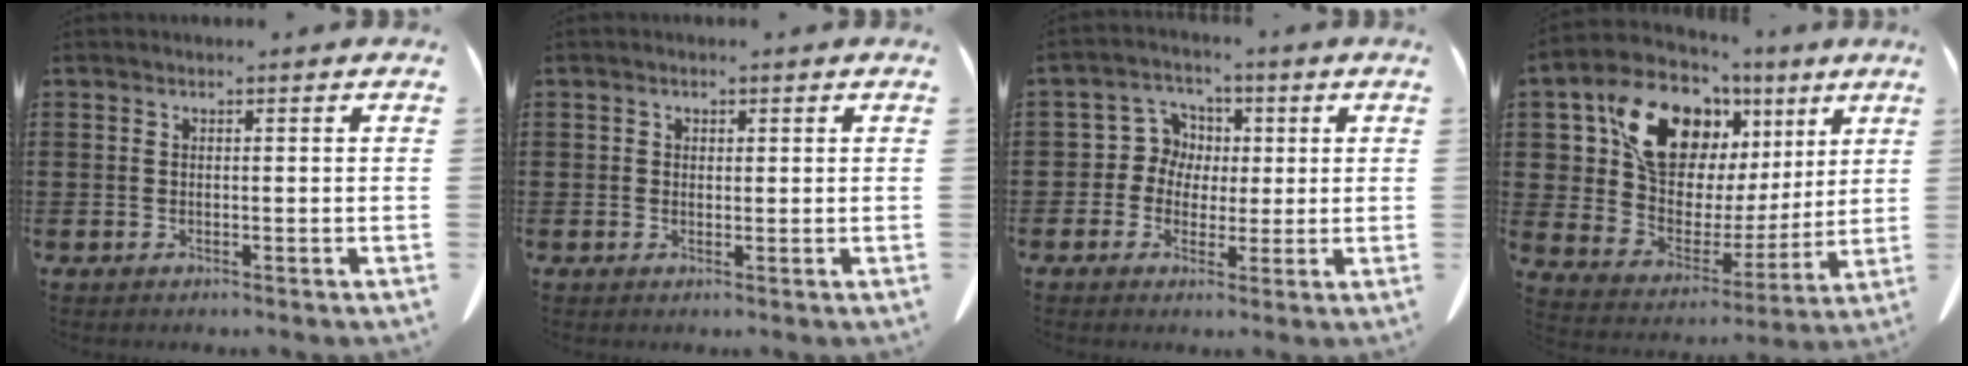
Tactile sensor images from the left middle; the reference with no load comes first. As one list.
[{"total": 0.7, "force": [0.4, 0.6, 0.2], "torque": [-0.006, 0.000, 0.009]}, {"total": 6.0, "force": [0.9, 5.7, 1.7], "torque": [-0.061, 0.017, 0.015]}, {"total": 15.6, "force": [7.9, 10.5, 8.5], "torque": [-0.182, -0.024, 0.150]}]